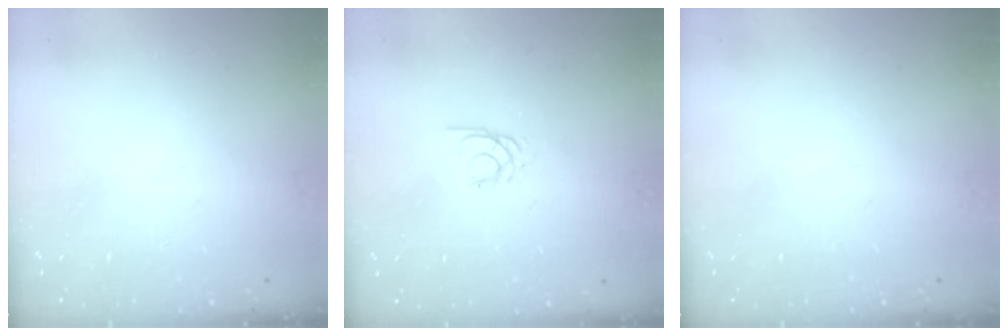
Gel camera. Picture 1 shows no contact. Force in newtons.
{"total": 1.7, "press": 1.7, "slide": 0.3}
{"total": 0.0}